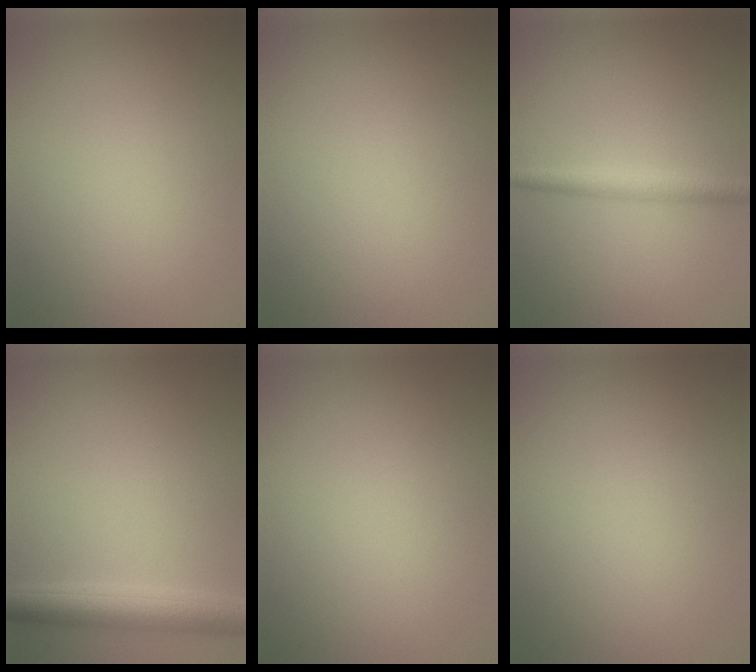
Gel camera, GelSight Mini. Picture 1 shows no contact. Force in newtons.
{"total": 0.0}
{"total": 2.3, "press": 2.3, "slide": 0.0}
{"total": 4.4, "press": 4.4, "slide": 0.0}
{"total": 0.0}
{"total": 0.0}